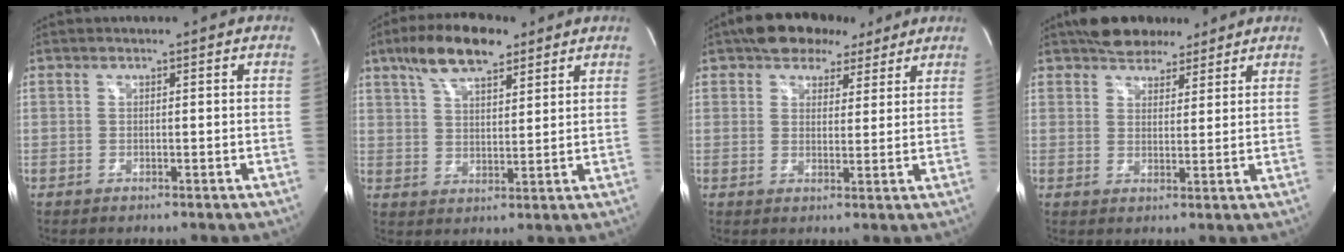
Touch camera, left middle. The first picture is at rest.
{"total": 10.6, "force": [7.2, 3.6, 6.9], "torque": [-0.131, 0.016, 0.129]}
{"total": 9.2, "force": [6.8, 4.9, 3.8], "torque": [-0.048, 0.028, 0.101]}
{"total": 7.8, "force": [6.4, 3.4, 3.0], "torque": [-0.045, 0.019, 0.104]}